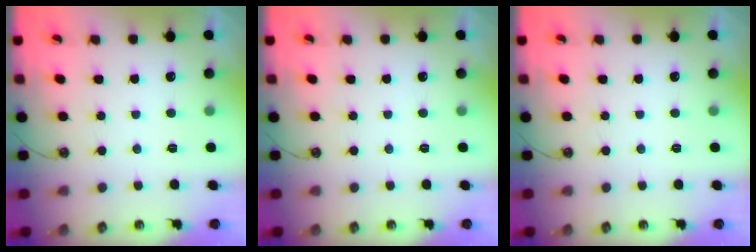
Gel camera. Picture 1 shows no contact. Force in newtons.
{"total": 0.0}
{"total": 0.0}